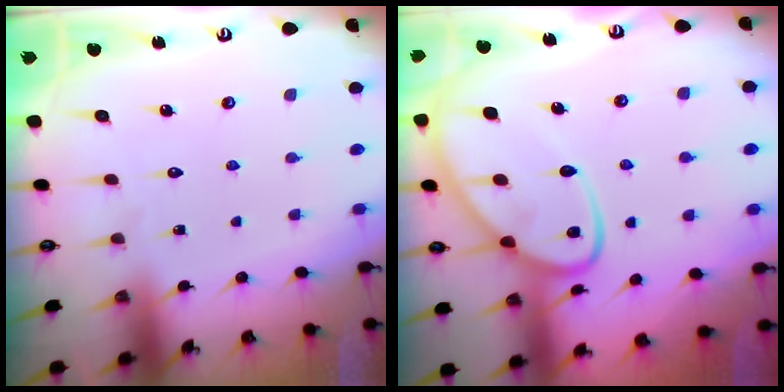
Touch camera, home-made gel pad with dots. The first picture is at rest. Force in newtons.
{"total": 13.3, "press": 13.3, "slide": 1.1}